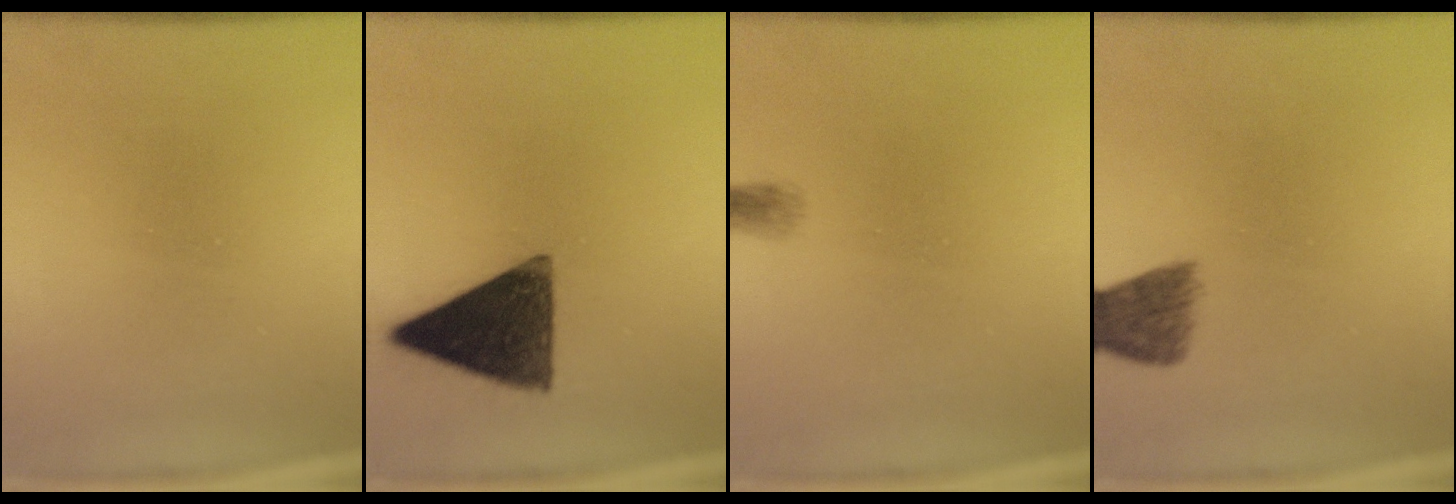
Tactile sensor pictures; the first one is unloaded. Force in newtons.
{"total": 13.7}
{"total": 0.6}
{"total": 5.1}